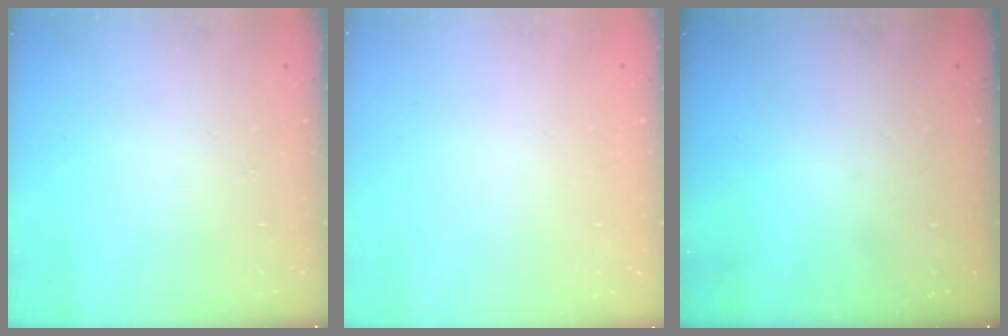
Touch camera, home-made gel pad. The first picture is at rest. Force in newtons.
{"total": 2.0, "press": 2.0, "slide": 0.1}
{"total": 0.0}